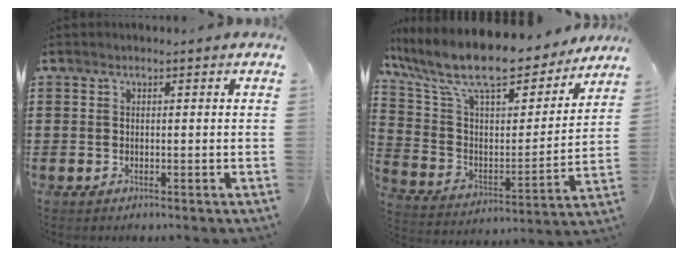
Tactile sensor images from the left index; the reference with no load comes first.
{"total": 12.7, "force": [10.3, 2.7, 6.8], "torque": [-0.165, -0.068, 0.177]}